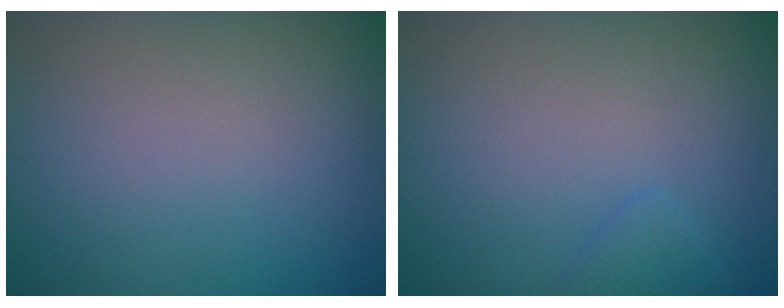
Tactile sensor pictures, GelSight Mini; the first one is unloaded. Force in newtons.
{"total": 1.1, "press": 1.1, "slide": 0.0}